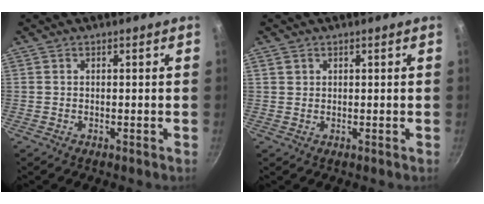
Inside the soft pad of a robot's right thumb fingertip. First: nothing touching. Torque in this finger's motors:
{"motor_torque": [-0.25, 0.09, -0.41, -0.10, -0.01]}